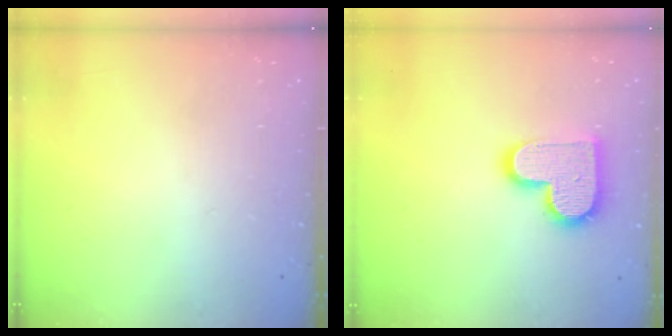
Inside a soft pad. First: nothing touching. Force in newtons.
{"total": 14.4, "press": 14.4, "slide": 1.0}